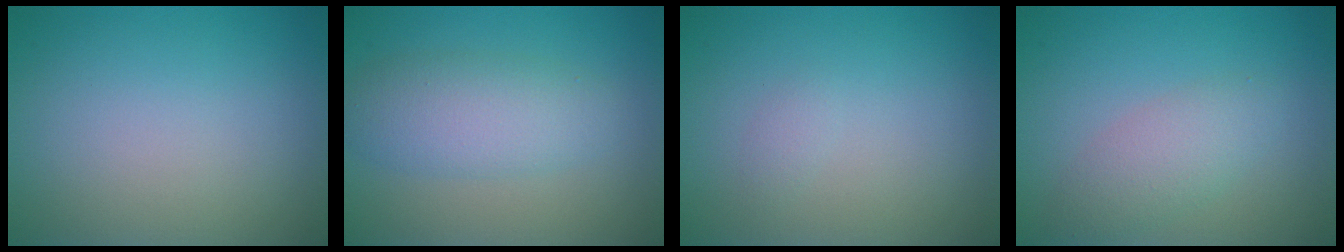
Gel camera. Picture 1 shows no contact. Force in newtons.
{"total": 4.4, "press": 4.4, "slide": 0.1}
{"total": 0.6, "press": 0.6, "slide": 0.1}
{"total": 2.8, "press": 2.8, "slide": 0.0}